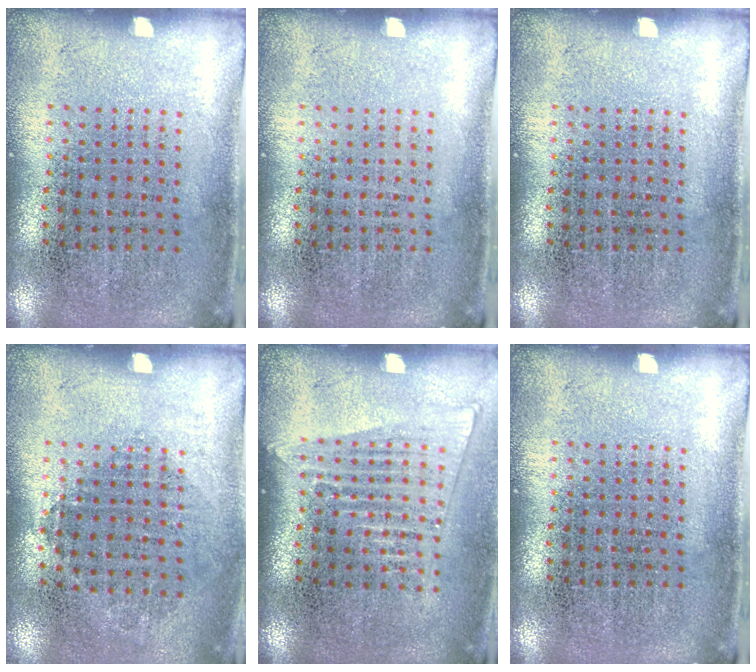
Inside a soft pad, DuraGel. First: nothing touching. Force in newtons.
{"total": 0.0}
{"total": 0.0}
{"total": 0.8, "press": 0.8, "slide": 0.3}
{"total": 1.4, "press": 1.3, "slide": 0.5}
{"total": 0.0}